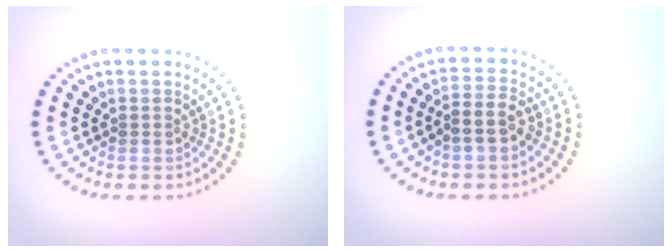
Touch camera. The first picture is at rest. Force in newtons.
{"total": 2.4, "press": 2.2, "slide": 0.9}